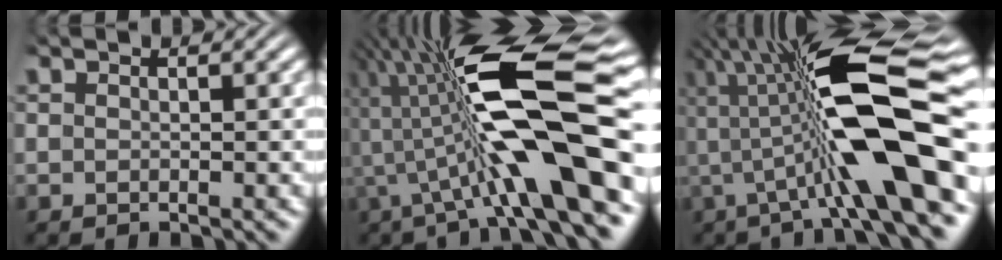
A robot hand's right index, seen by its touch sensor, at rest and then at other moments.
{"total": 13.9, "force": [1.0, 4.7, 13.1], "torque": [-0.231, 0.010, 0.014]}
{"total": 13.0, "force": [2.0, 4.4, 12.1], "torque": [-0.206, 0.016, 0.026]}